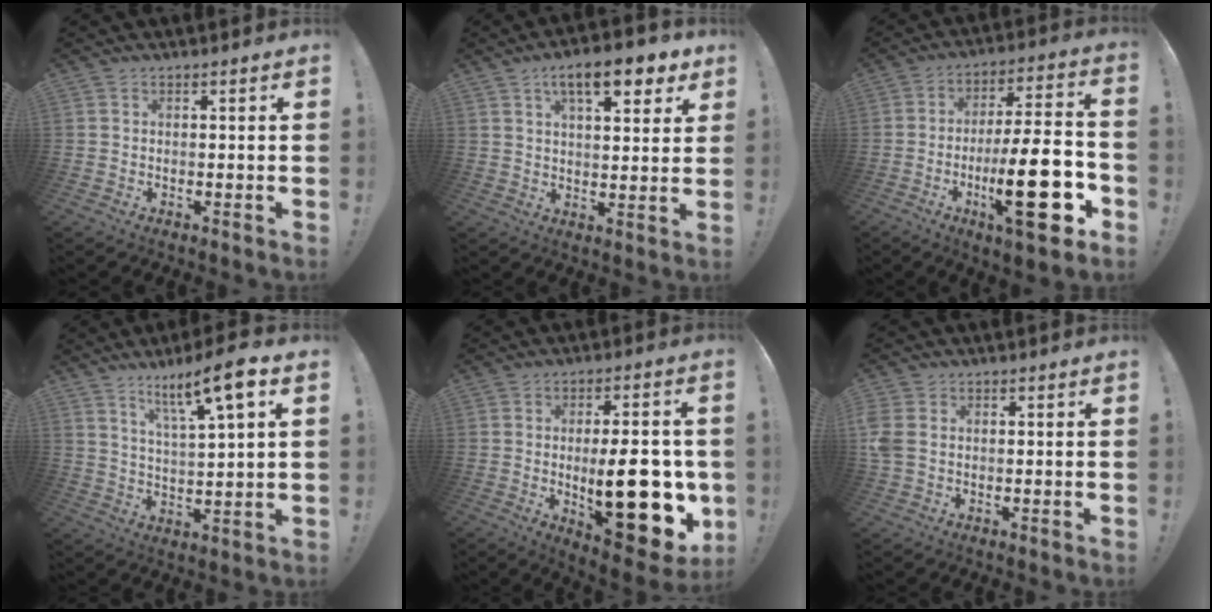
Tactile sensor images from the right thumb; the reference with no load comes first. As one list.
[{"total": 12.2, "force": [6.4, 4.2, 9.4], "torque": [-0.136, -0.025, 0.102]}, {"total": 23.6, "force": [-7.2, 6.2, 21.6], "torque": [-0.343, 0.024, -0.110]}, {"total": 11.9, "force": [7.0, 1.6, 9.6], "torque": [-0.157, -0.035, 0.107]}, {"total": 22.2, "force": [-2.6, 8.8, 20.2], "torque": [-0.276, -0.009, -0.027]}, {"total": 4.7, "force": [0.4, 3.3, 3.2], "torque": [-0.080, 0.003, 0.010]}]